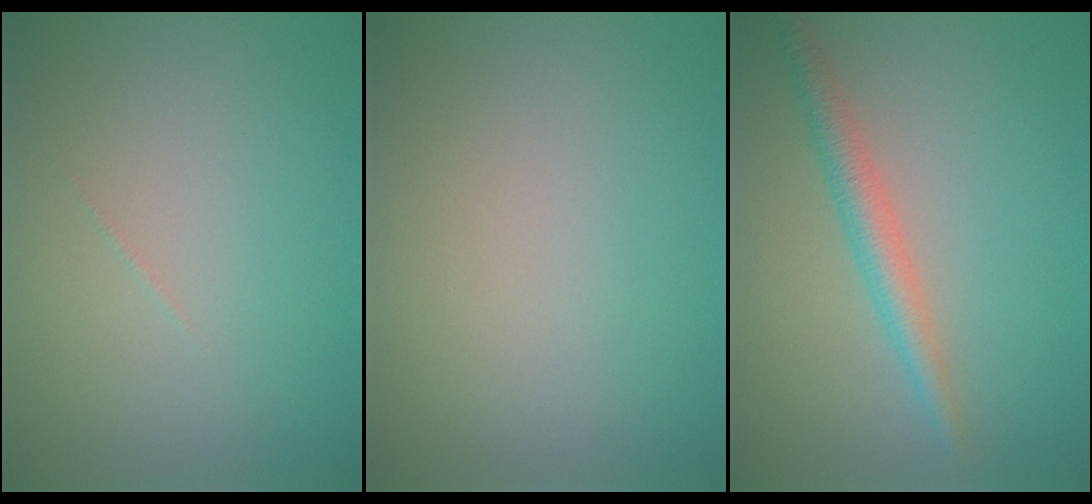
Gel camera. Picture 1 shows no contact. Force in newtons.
{"total": 0.0}
{"total": 2.8, "press": 2.8, "slide": 0.1}